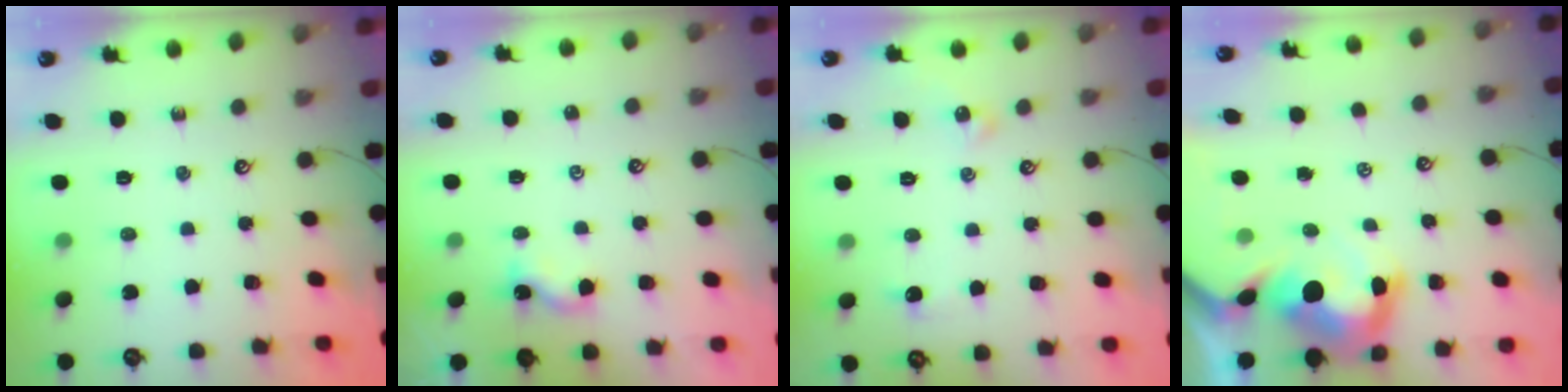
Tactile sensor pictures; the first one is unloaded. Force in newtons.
{"total": 0.0}
{"total": 1.4, "press": 1.3, "slide": 0.5}
{"total": 9.5, "press": 9.3, "slide": 1.8}